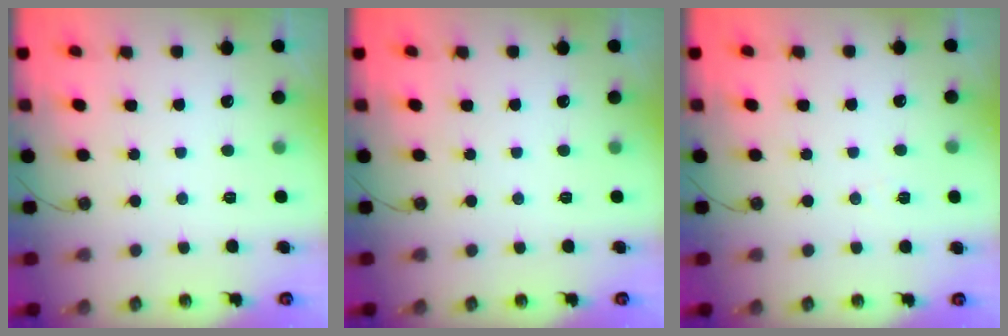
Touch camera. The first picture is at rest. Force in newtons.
{"total": 0.0}
{"total": 3.3, "press": 2.7, "slide": 1.9}